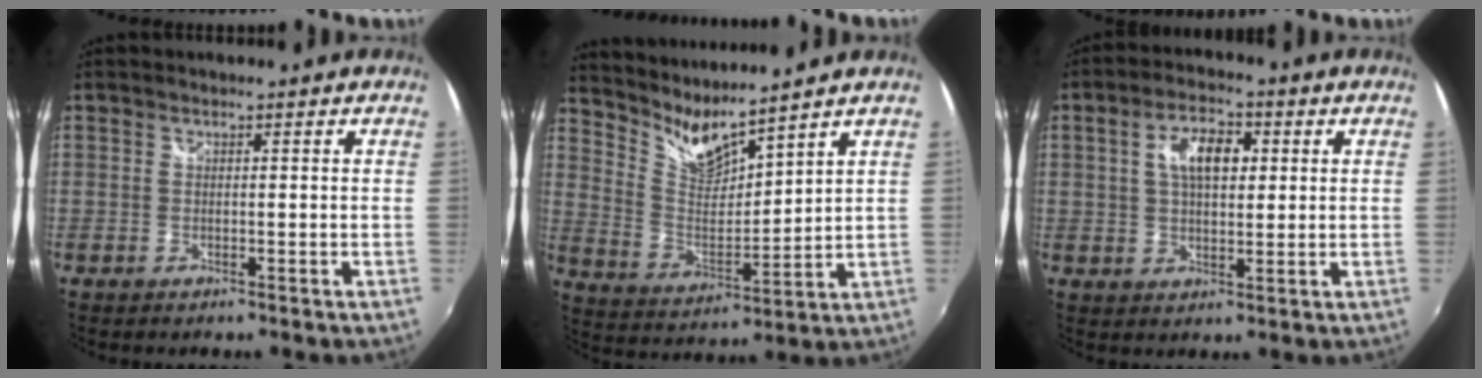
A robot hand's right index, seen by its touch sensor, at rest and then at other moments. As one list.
[{"total": 8.5, "force": [8.0, 0.1, 2.8], "torque": [-0.057, -0.028, 0.161]}, {"total": 7.7, "force": [1.9, 4.1, 6.3], "torque": [-0.110, 0.015, 0.031]}]